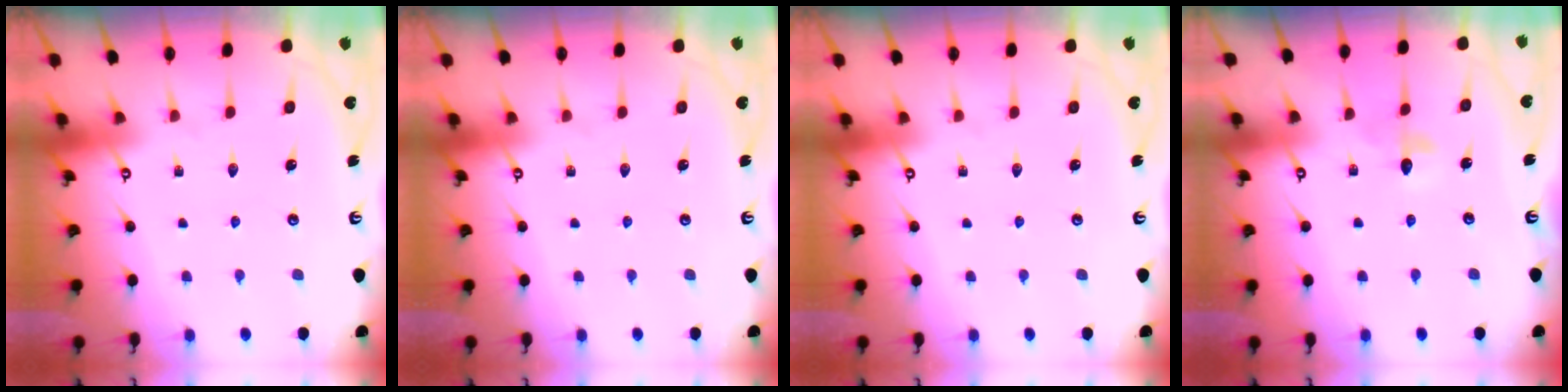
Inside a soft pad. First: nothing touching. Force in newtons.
{"total": 0.0}
{"total": 0.0}
{"total": 4.1, "press": 4.1, "slide": 0.8}